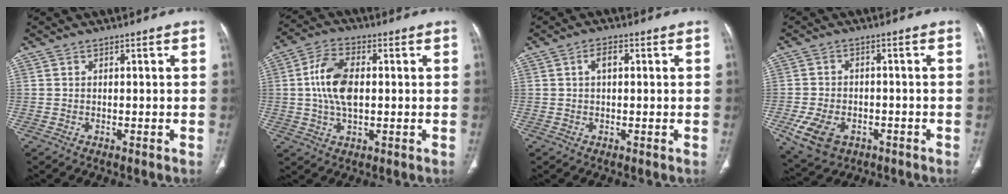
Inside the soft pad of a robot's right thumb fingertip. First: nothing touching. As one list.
[{"total": 10.0, "force": [0.6, 5.5, 8.3], "torque": [-0.165, 0.009, 0.012]}, {"total": 2.7, "force": [0.5, 1.5, 2.2], "torque": [-0.040, 0.011, 0.009]}, {"total": 9.0, "force": [-3.8, 6.2, 5.4], "torque": [-0.102, 0.012, -0.054]}]